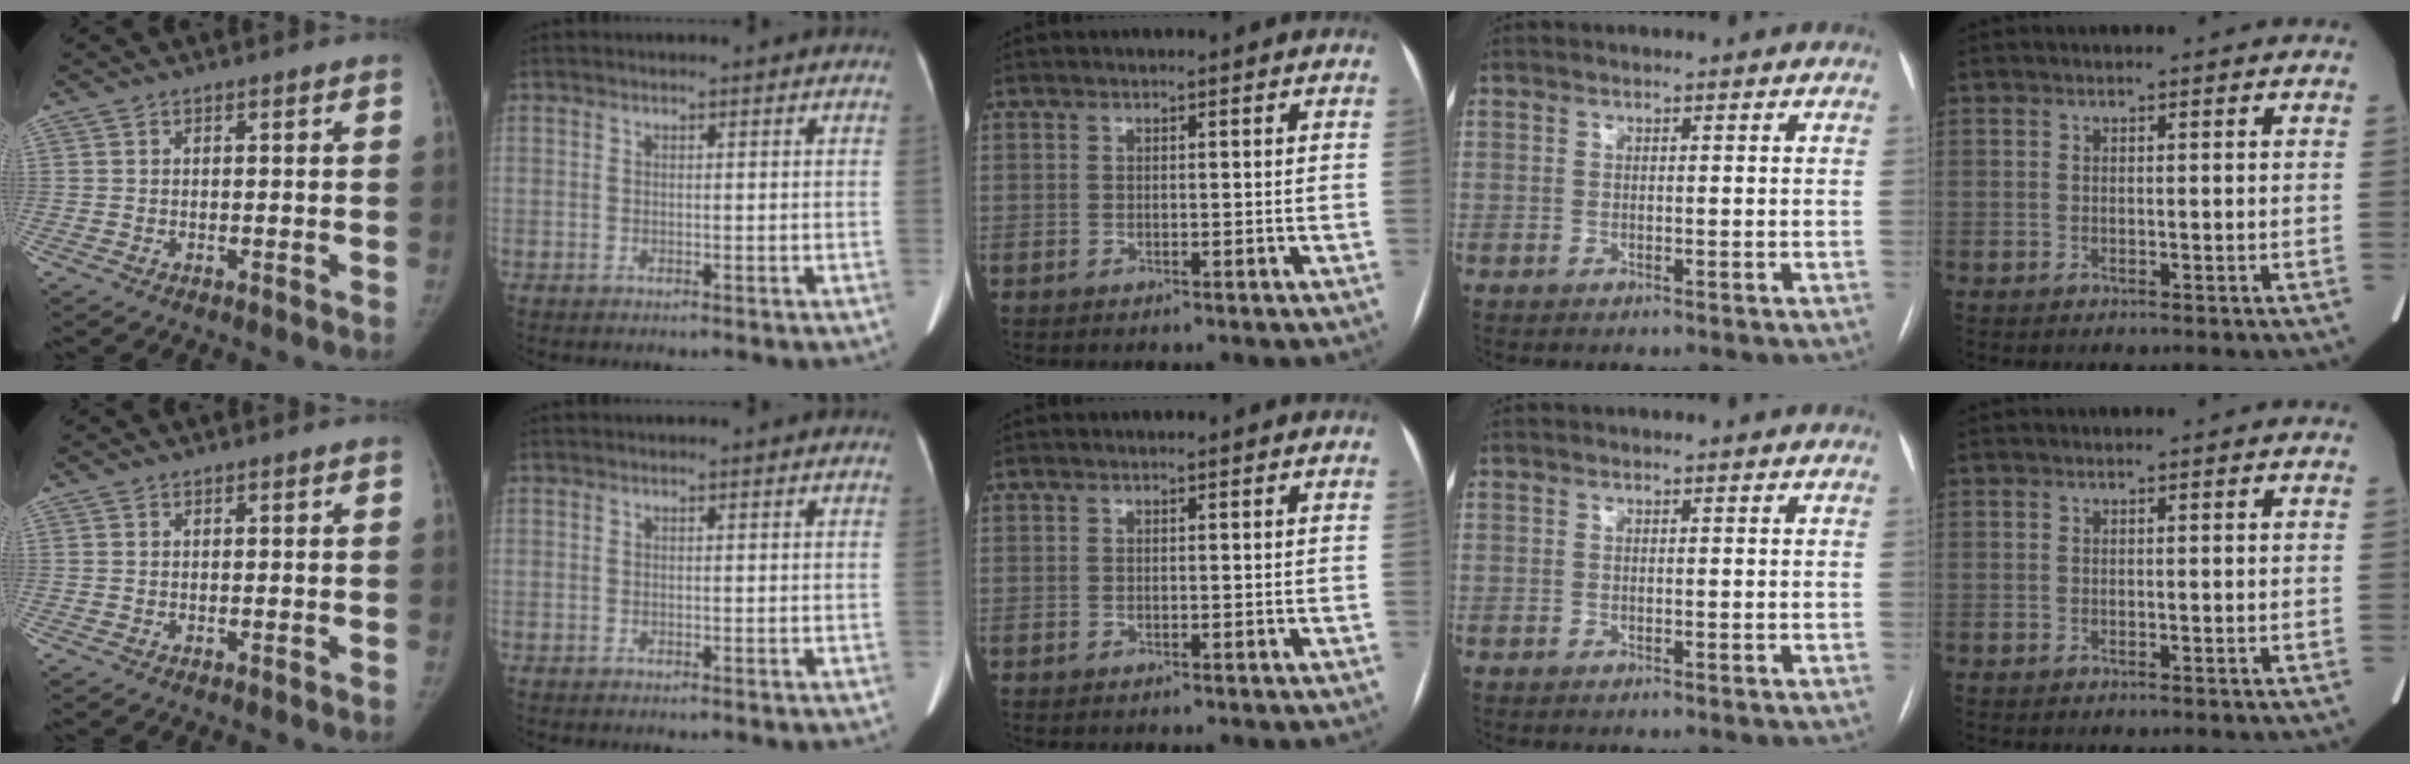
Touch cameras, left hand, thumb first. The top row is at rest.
{}